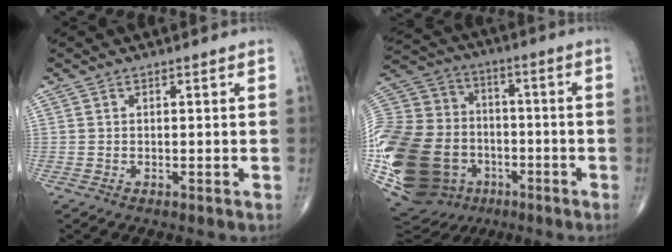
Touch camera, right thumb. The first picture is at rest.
{"total": 37.6, "force": [-11.6, 28.2, 22.0], "torque": [-0.581, 0.055, -0.204]}